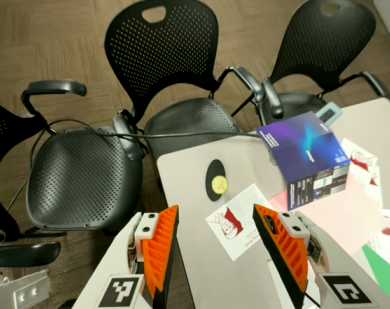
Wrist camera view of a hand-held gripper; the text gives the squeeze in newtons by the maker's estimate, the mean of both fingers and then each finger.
{"total": 0.0}